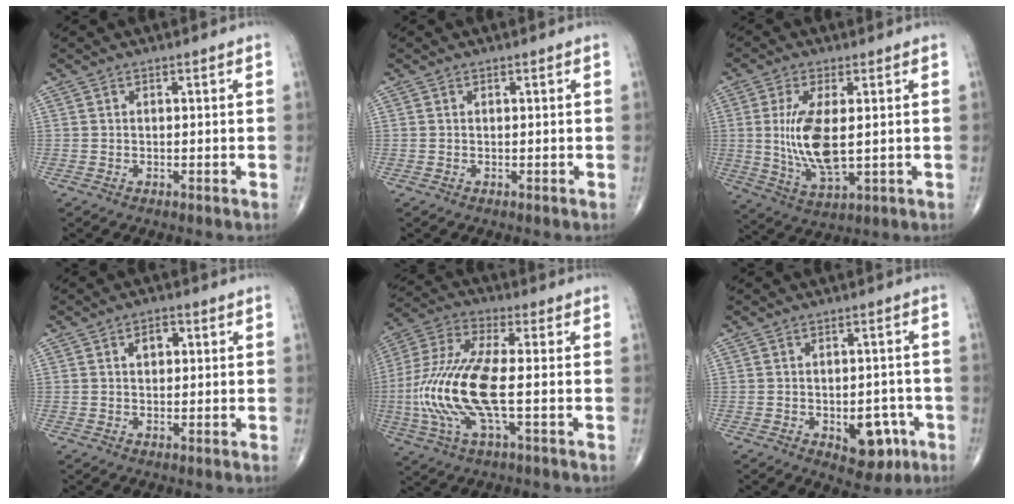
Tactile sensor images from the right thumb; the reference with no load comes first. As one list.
[{"total": 0.0}, {"total": 11.3, "force": [0.7, 4.3, 10.4], "torque": [-0.216, -0.019, 0.024]}, {"total": 3.2, "force": [0.9, 2.0, 2.3], "torque": [-0.028, 0.005, 0.011]}, {"total": 17.0, "force": [-2.2, 5.2, 16.1], "torque": [-0.375, 0.014, -0.045]}, {"total": 7.9, "force": [-3.0, 4.6, 5.7], "torque": [-0.039, 0.016, -0.028]}]